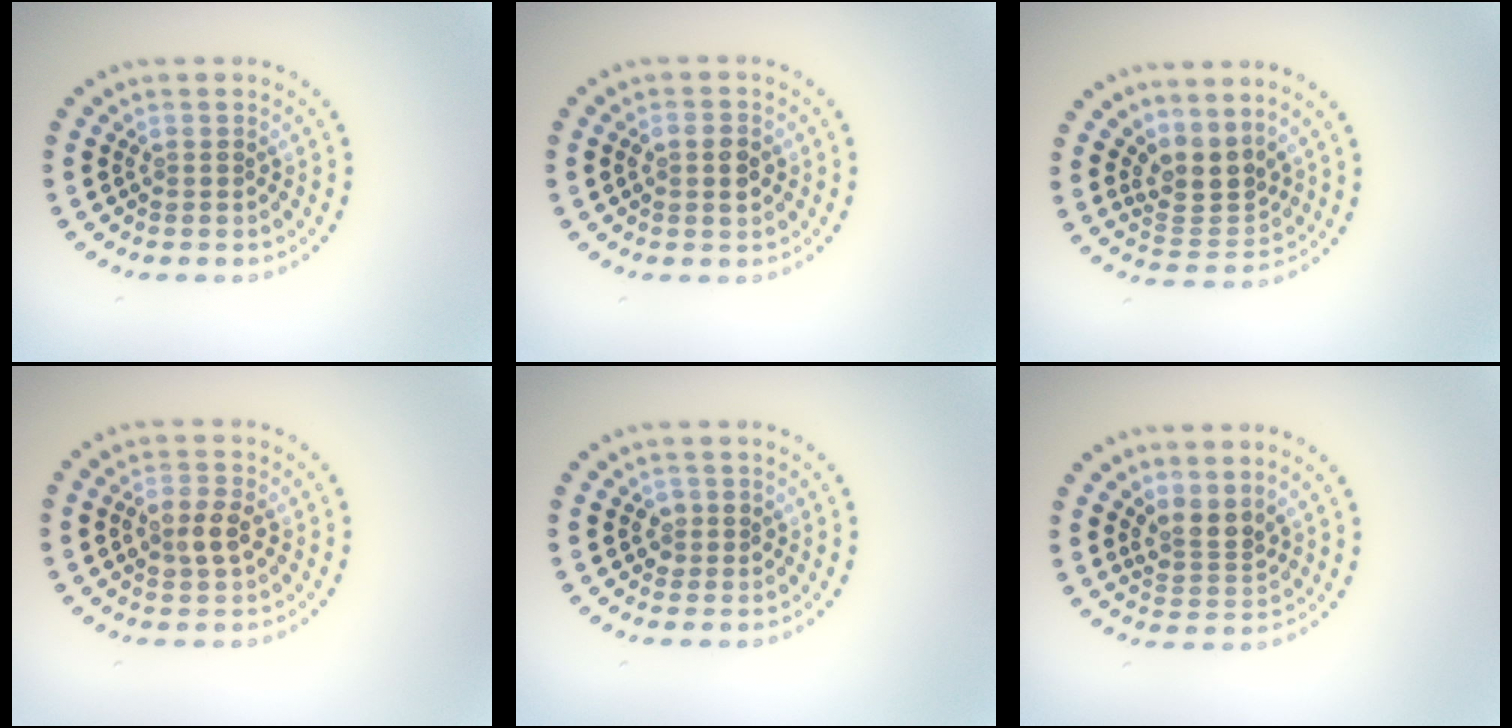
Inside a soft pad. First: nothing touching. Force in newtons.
{"total": 2.0, "press": 2.0, "slide": 0.3}
{"total": 3.2, "press": 2.4, "slide": 2.0}
{"total": 2.8, "press": 2.8, "slide": 0.1}
{"total": 1.1, "press": 1.1, "slide": 0.4}
{"total": 2.5, "press": 1.8, "slide": 1.8}